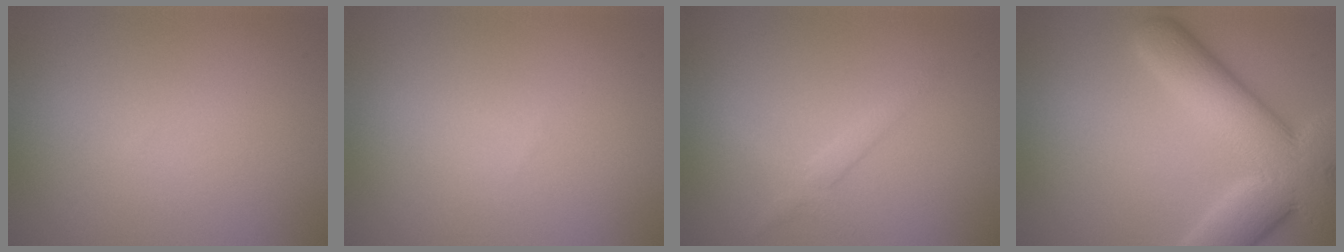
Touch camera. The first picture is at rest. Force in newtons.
{"total": 0.0}
{"total": 1.6, "press": 1.6, "slide": 0.1}
{"total": 10.8, "press": 10.7, "slide": 0.8}